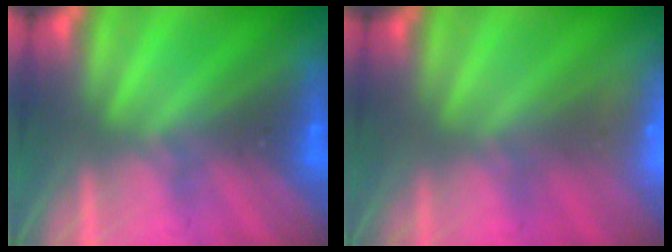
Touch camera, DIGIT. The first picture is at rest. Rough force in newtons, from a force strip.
{"total": 6.4}